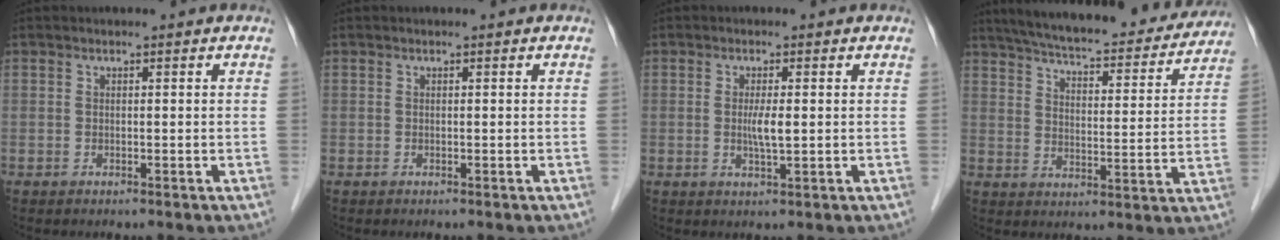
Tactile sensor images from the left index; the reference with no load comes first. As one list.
[{"total": 0.0}, {"total": 2.8, "force": [-0.1, 0.3, 2.8], "torque": [-0.058, -0.007, 0.000]}, {"total": 24.4, "force": [21.8, 4.7, 9.7], "torque": [-0.157, -0.012, 0.283]}]